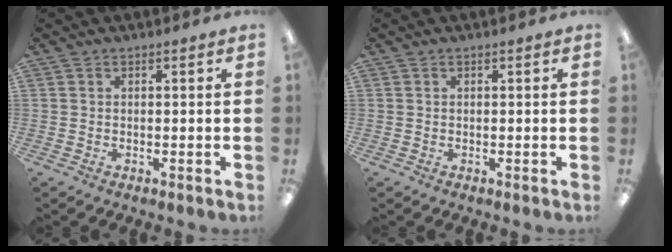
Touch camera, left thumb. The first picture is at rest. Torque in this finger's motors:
{"motor_torque": [0.00, 0.00, -0.19, 0.03, 0.00]}